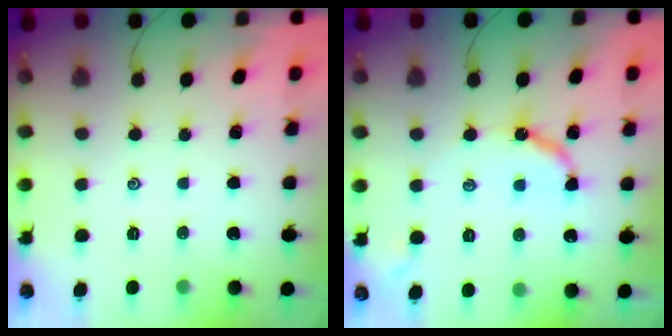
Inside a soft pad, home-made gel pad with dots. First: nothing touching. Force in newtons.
{"total": 8.6, "press": 8.6, "slide": 0.7}